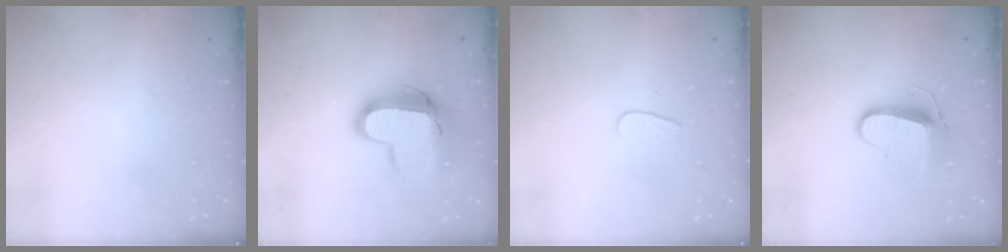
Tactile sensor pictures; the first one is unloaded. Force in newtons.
{"total": 14.0, "press": 13.9, "slide": 1.4}
{"total": 4.2, "press": 4.2, "slide": 0.4}
{"total": 9.6, "press": 9.6, "slide": 0.2}